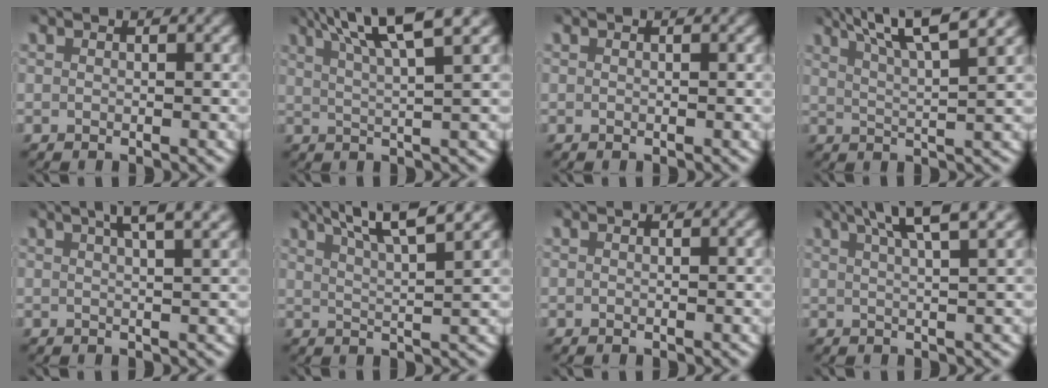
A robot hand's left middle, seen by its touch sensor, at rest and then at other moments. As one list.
[{"total": 6.0, "force": [3.9, 1.0, 4.5], "torque": [-0.077, 0.009, 0.061]}, {"total": 0.0}, {"total": 6.1, "force": [4.4, 1.2, 4.0], "torque": [-0.074, 0.007, 0.070]}, {"total": 5.8, "force": [3.9, 1.9, 3.8], "torque": [-0.055, 0.019, 0.054]}, {"total": 5.5, "force": [4.1, 1.2, 3.5], "torque": [-0.063, 0.005, 0.065]}, {"total": 0.0}, {"total": 5.7, "force": [4.0, 1.2, 3.9], "torque": [-0.065, 0.013, 0.061]}]